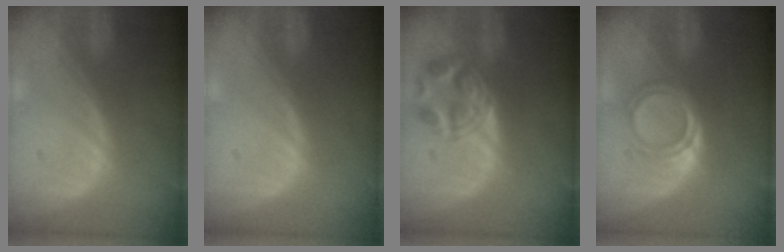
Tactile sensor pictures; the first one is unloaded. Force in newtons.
{"total": 0.0}
{"total": 5.4, "press": 5.2, "slide": 1.5}
{"total": 4.4, "press": 4.2, "slide": 1.5}